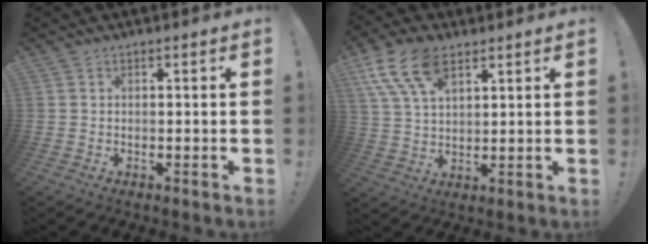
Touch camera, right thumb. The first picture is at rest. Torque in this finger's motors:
{"motor_torque": [0.15, 0.53, 0.32, -0.08, 0.12]}